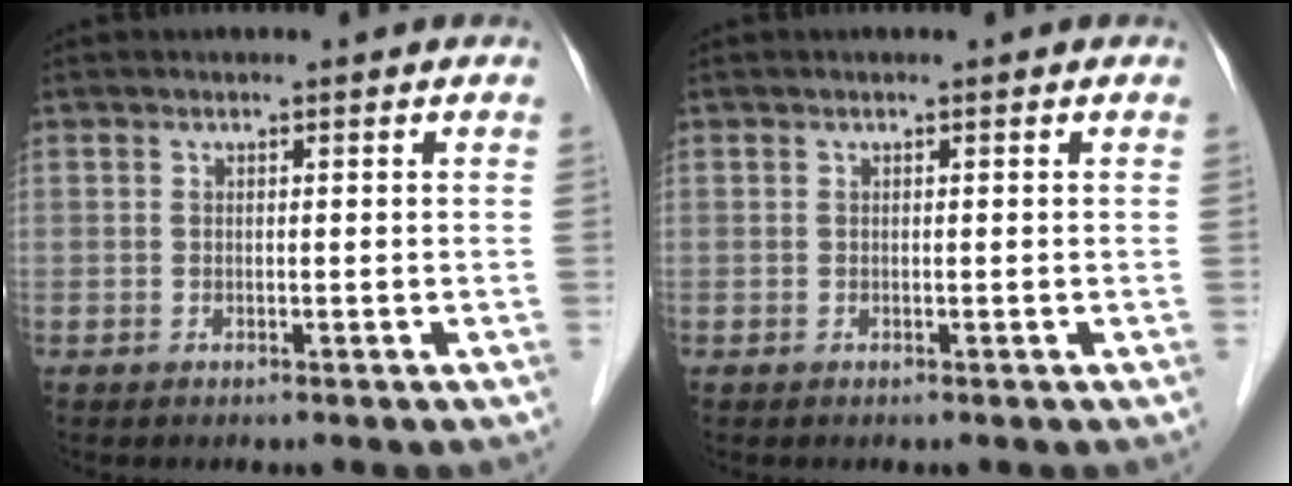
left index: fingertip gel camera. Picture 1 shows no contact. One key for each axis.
{"total": 0.0}